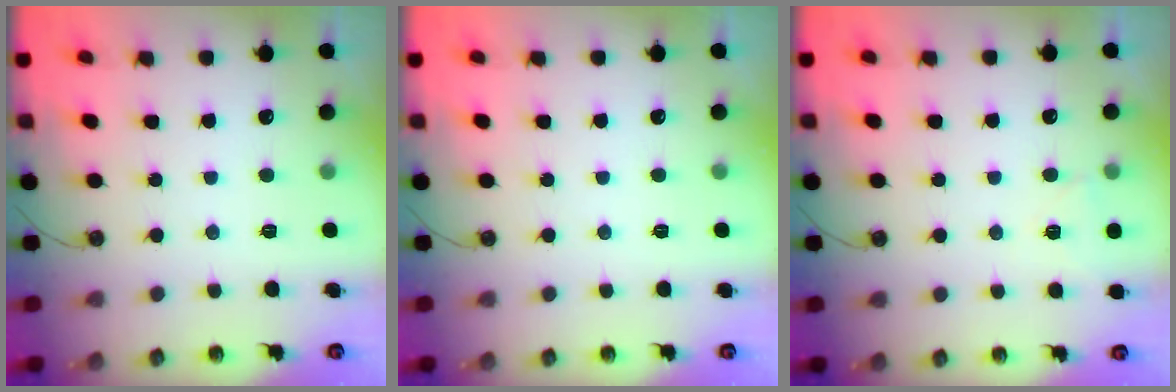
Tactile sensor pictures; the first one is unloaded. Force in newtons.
{"total": 0.0}
{"total": 4.4, "press": 3.7, "slide": 2.5}